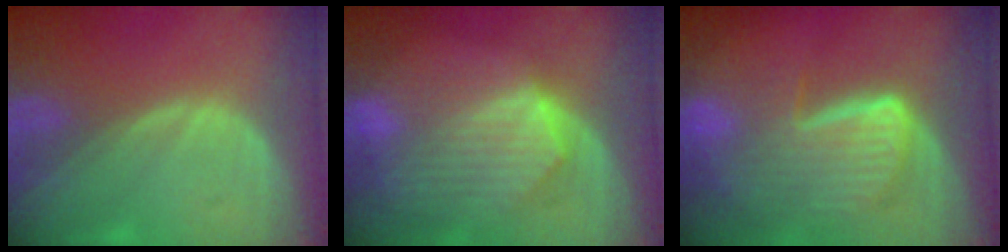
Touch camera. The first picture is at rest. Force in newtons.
{"total": 9.8, "press": 8.7, "slide": 4.5}
{"total": 9.3, "press": 8.1, "slide": 4.6}